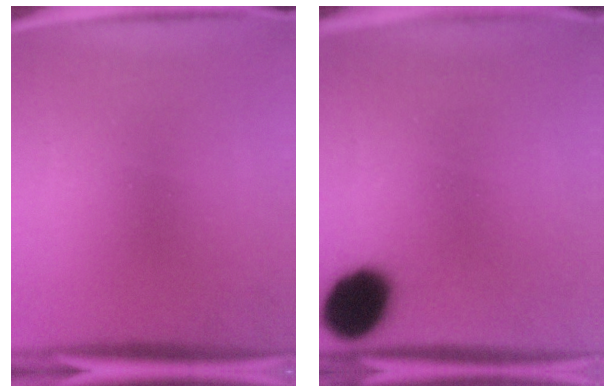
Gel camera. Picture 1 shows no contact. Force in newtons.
{"total": 13.7}